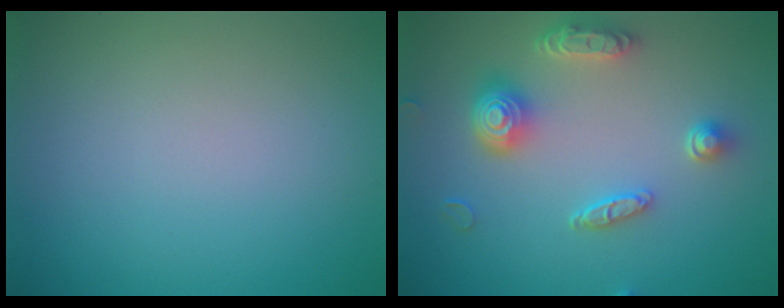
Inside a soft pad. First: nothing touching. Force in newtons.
{"total": 4.9, "press": 4.0, "slide": 2.8}